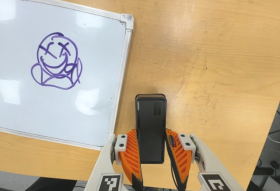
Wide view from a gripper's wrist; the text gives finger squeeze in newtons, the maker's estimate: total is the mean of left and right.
{"total": 4.3, "left": 3.1, "right": 5.6}